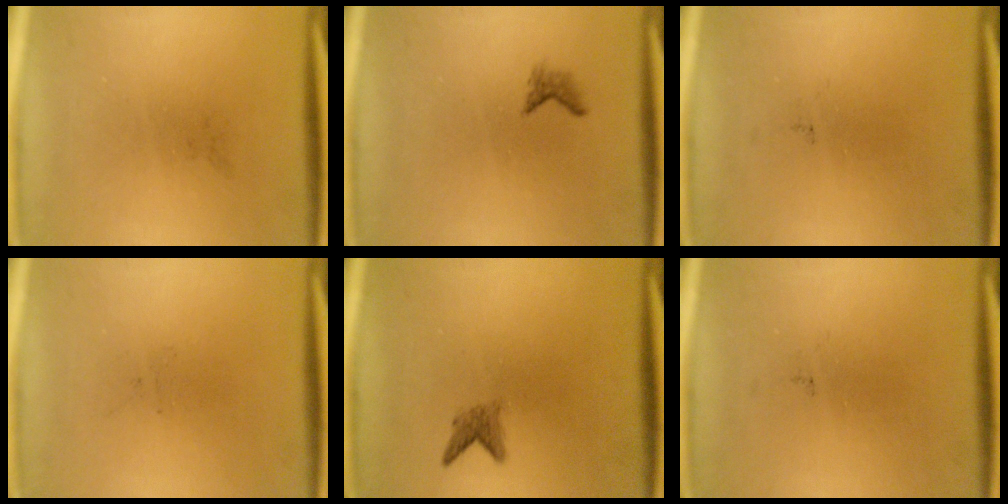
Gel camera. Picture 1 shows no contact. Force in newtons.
{"total": 1.0}
{"total": 0.0}
{"total": 0.0}
{"total": 1.7}
{"total": 0.0}